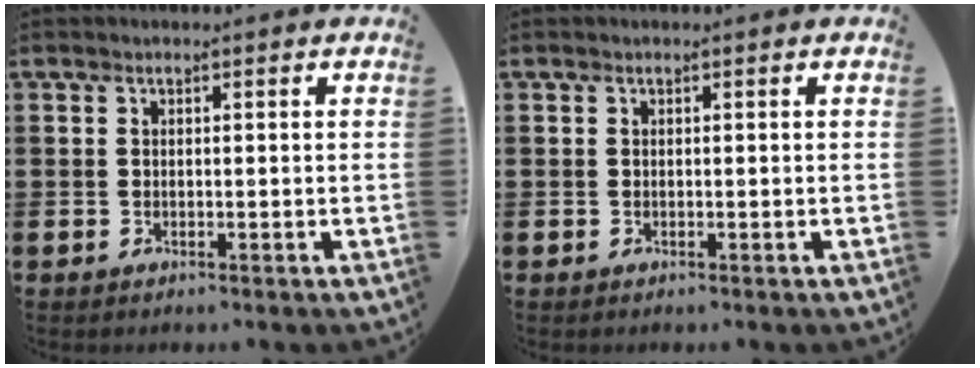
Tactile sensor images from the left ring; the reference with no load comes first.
{"total": 0.0}